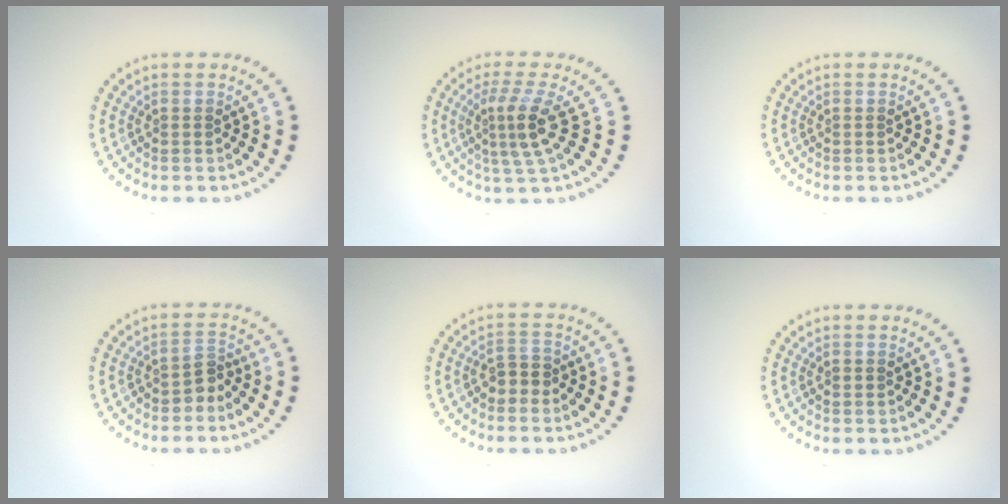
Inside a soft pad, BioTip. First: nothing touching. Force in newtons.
{"total": 3.6, "press": 2.8, "slide": 2.2}
{"total": 0.0}
{"total": 1.5, "press": 1.2, "slide": 1.0}
{"total": 1.9, "press": 1.8, "slide": 0.7}
{"total": 0.6, "press": 0.6, "slide": 0.1}